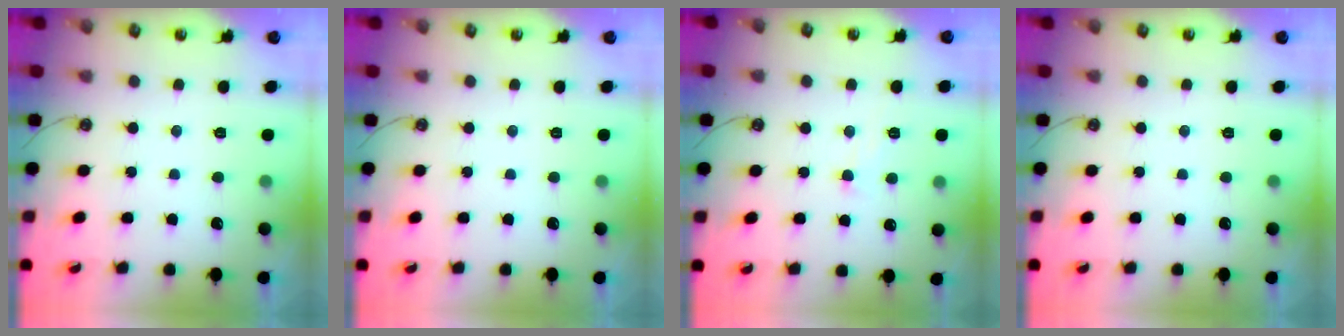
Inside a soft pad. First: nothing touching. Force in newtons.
{"total": 0.0}
{"total": 1.0, "press": 0.8, "slide": 0.5}
{"total": 0.0}